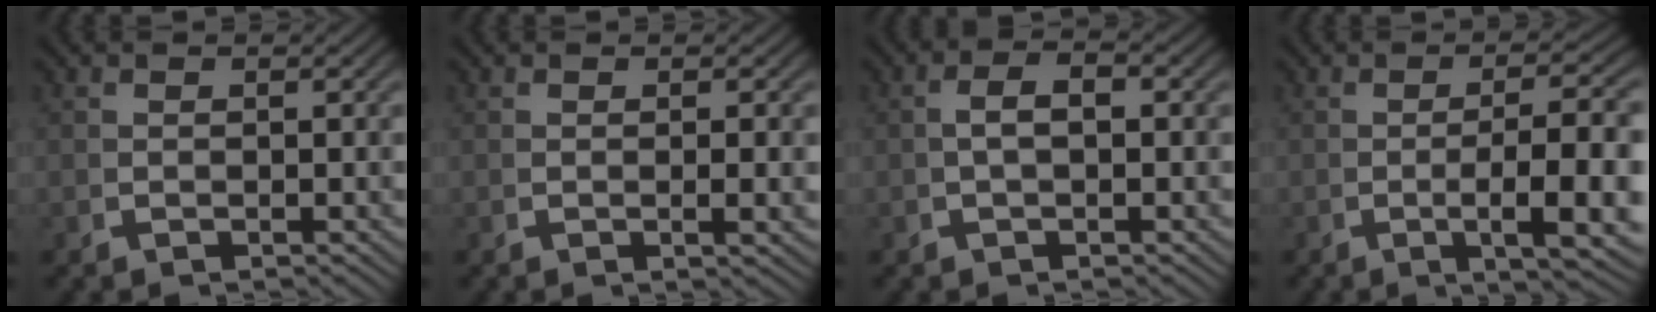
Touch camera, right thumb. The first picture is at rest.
{"total": 1.4, "force": [0.1, 0.1, 1.4], "torque": [-0.023, 0.002, 0.003]}
{"total": 2.1, "force": [0.1, 0.8, 1.9], "torque": [-0.033, 0.006, 0.000]}
{"total": 7.6, "force": [-1.2, 2.2, 7.2], "torque": [-0.116, -0.004, -0.011]}